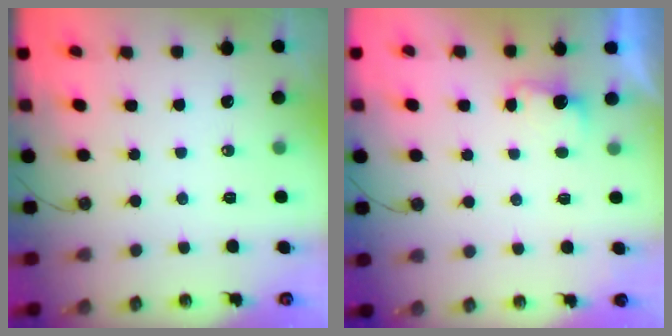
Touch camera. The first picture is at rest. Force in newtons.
{"total": 2.7, "press": 2.5, "slide": 0.9}